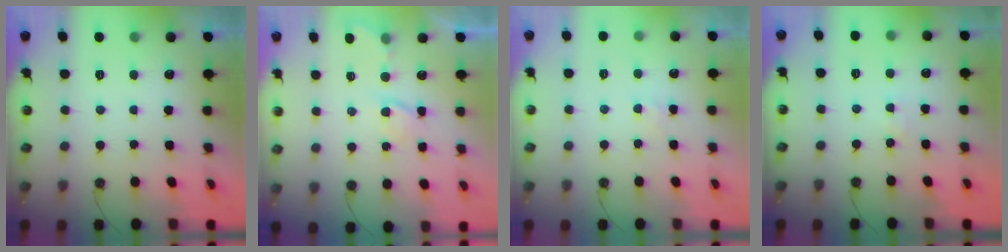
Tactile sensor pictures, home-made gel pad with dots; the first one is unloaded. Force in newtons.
{"total": 3.3, "press": 3.3, "slide": 0.6}
{"total": 4.5, "press": 4.5, "slide": 0.6}
{"total": 3.0, "press": 2.9, "slide": 0.4}